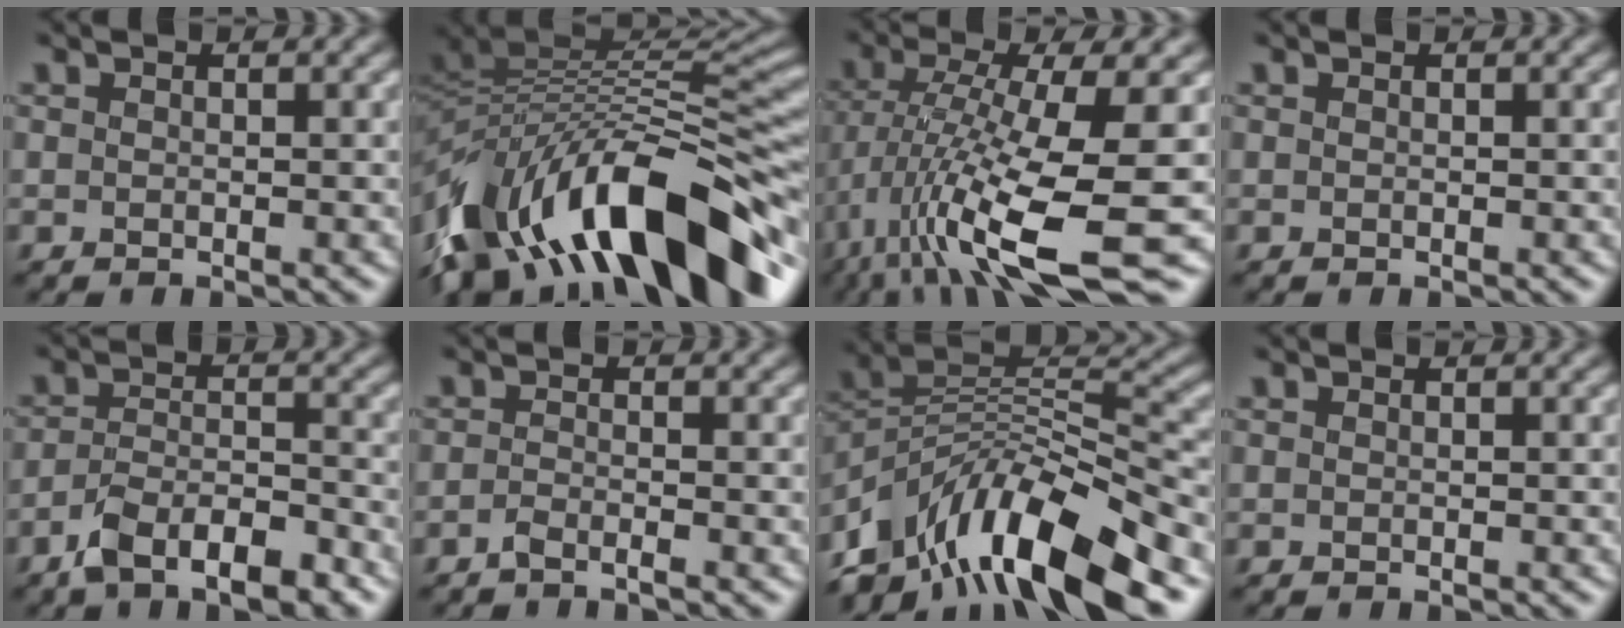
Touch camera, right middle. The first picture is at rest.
{"total": 14.0, "force": [-6.8, 6.5, 10.5], "torque": [-0.186, 0.033, -0.116]}
{"total": 11.8, "force": [-3.4, 3.2, 10.9], "torque": [-0.216, -0.013, -0.051]}
{"total": 0.0}
{"total": 6.1, "force": [-4.5, 2.1, 3.6], "torque": [-0.066, 0.004, -0.079]}
{"total": 0.9, "force": [-0.8, 0.1, 0.4], "torque": [-0.010, 0.004, -0.018]}
{"total": 11.9, "force": [-8.1, 4.2, 7.6], "torque": [-0.133, 0.025, -0.146]}
{"total": 0.0}